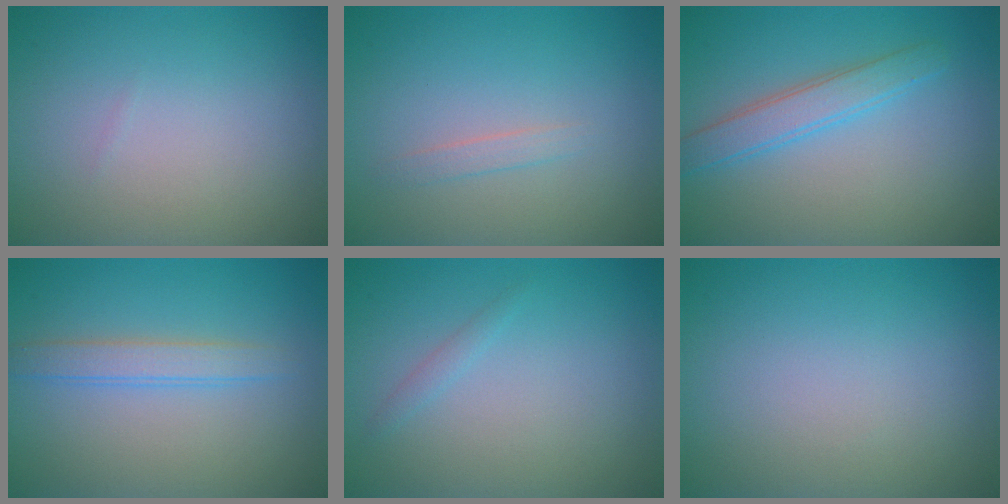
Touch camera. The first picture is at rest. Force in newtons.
{"total": 0.9, "press": 0.9, "slide": 0.1}
{"total": 2.9, "press": 2.9, "slide": 0.1}
{"total": 2.2, "press": 2.2, "slide": 0.1}
{"total": 0.7, "press": 0.7, "slide": 0.0}
{"total": 0.0}